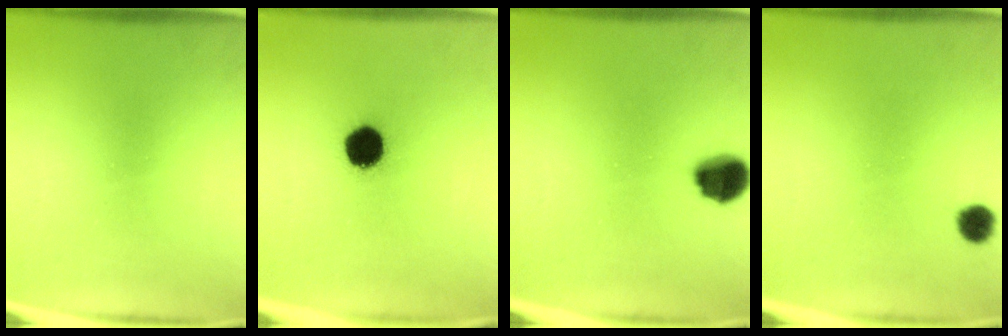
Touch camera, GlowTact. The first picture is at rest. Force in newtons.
{"total": 9.5}
{"total": 9.1}
{"total": 3.0}